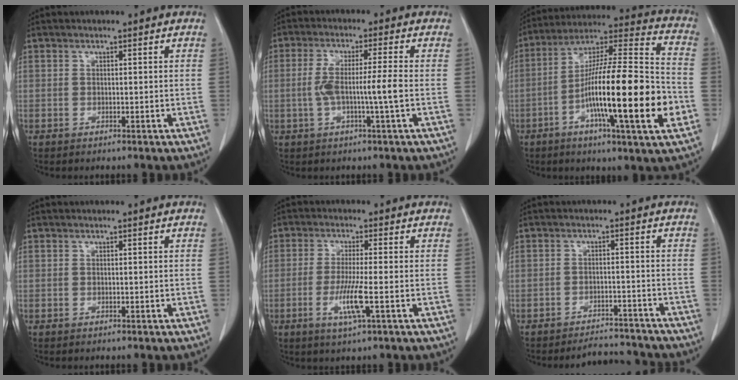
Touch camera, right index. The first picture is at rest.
{"total": 6.6, "force": [-1.0, -0.4, 6.5], "torque": [-0.130, 0.005, -0.017]}
{"total": 23.2, "force": [-6.2, 1.6, 22.3], "torque": [-0.357, -0.010, -0.106]}
{"total": 0.0}
{"total": 5.7, "force": [-1.7, -0.3, 5.5], "torque": [-0.112, -0.016, -0.034]}
{"total": 6.8, "force": [-6.6, 1.3, 0.3], "torque": [0.004, 0.008, -0.088]}